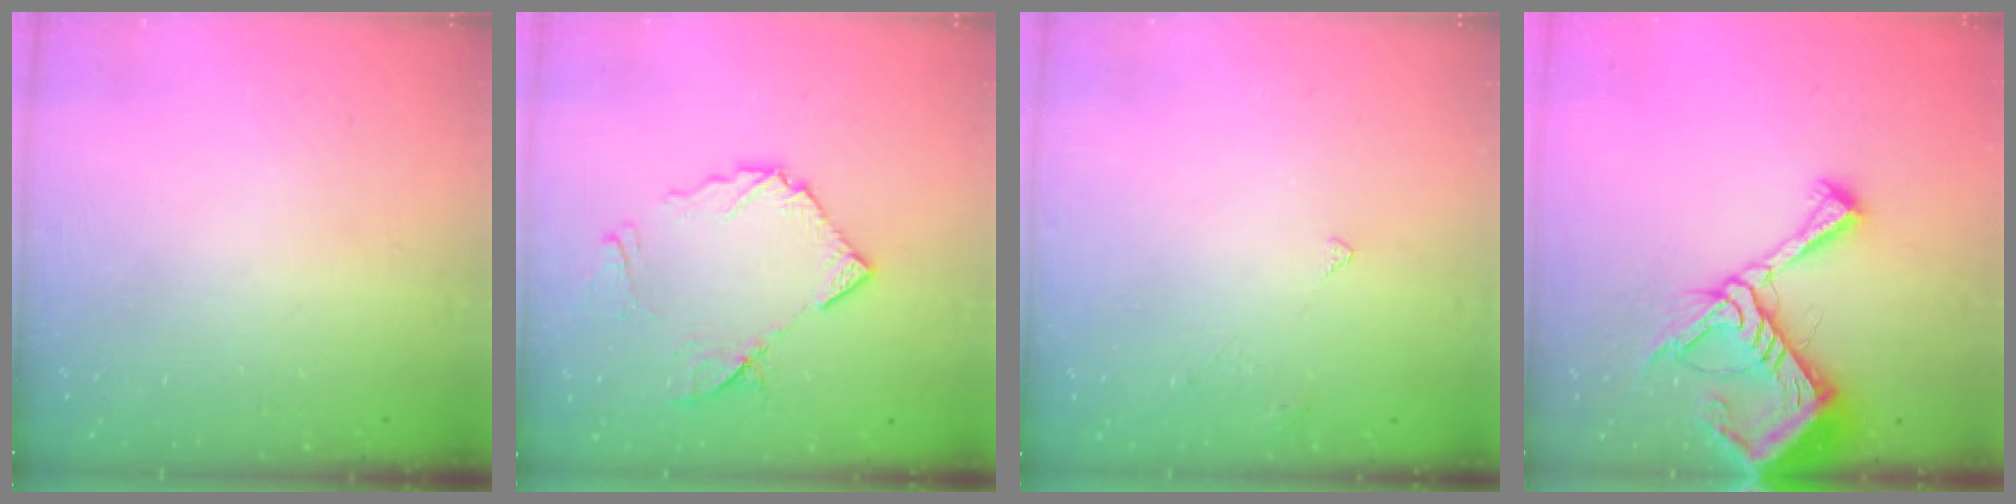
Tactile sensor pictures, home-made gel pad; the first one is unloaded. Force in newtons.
{"total": 11.1, "press": 11.0, "slide": 1.3}
{"total": 2.1, "press": 2.1, "slide": 0.4}
{"total": 14.3, "press": 14.2, "slide": 1.5}